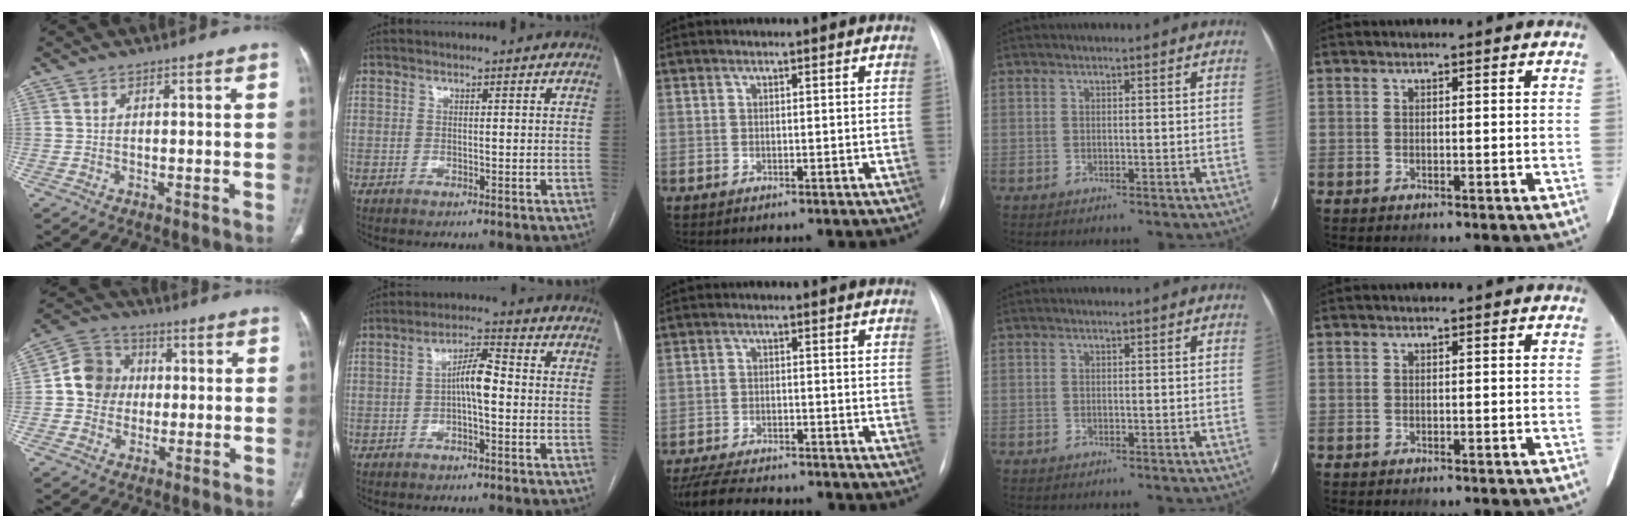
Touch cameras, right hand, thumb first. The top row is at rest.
{"thumb": {"total": 9.4, "force": [0.2, 8.6, 3.7], "torque": [-0.037, 0.020, -0.008]}, "index": {"total": 5.3, "force": [-0.5, 1.3, 5.1], "torque": [-0.090, 0.019, -0.010]}, "middle": {"total": 11.4, "force": [-10.1, 2.4, 4.8], "torque": [-0.086, -0.011, -0.150]}}